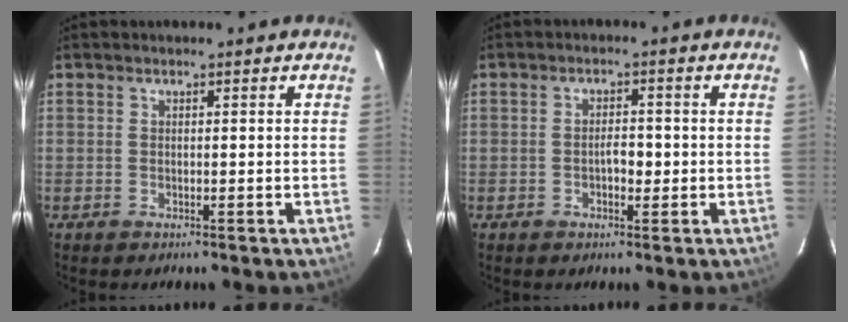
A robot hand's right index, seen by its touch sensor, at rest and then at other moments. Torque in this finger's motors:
{"motor_torque": [0.02, 0.05, 0.04, 0.01]}